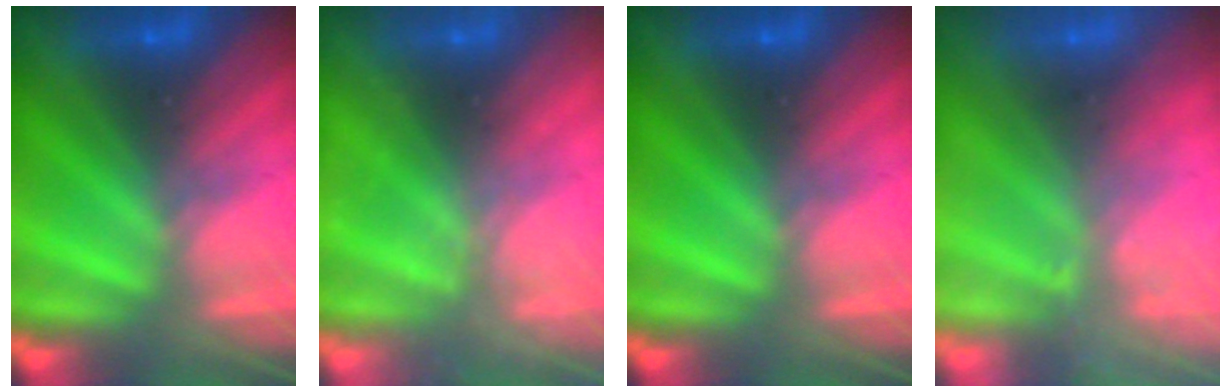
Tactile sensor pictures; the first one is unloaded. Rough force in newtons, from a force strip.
{"total": 2.2}
{"total": 0.0}
{"total": 2.3}